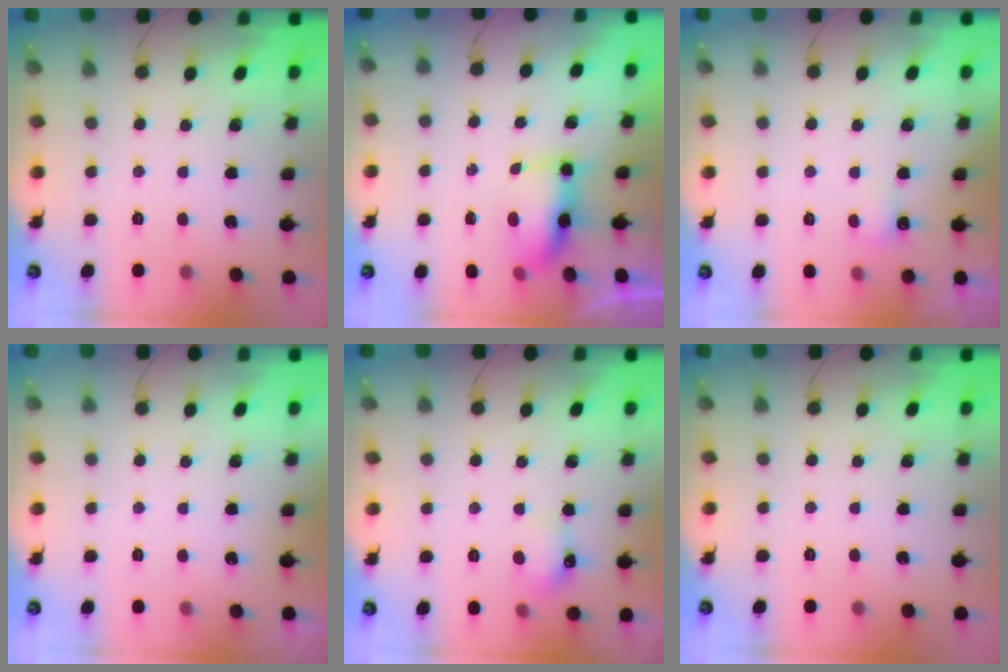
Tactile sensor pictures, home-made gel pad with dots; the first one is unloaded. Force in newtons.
{"total": 7.4, "press": 7.0, "slide": 2.3}
{"total": 3.1, "press": 3.0, "slide": 0.7}
{"total": 11.7, "press": 1.6, "slide": 11.6}
{"total": 6.7, "press": 6.5, "slide": 1.6}
{"total": 0.0}